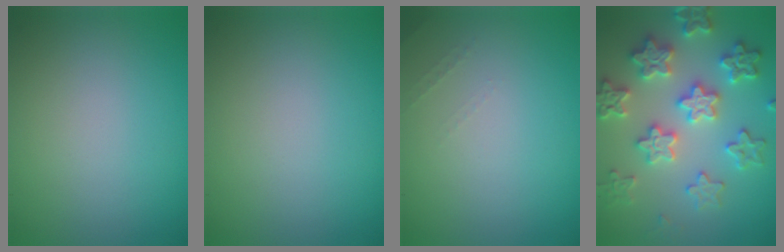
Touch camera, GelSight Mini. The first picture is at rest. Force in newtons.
{"total": 0.0}
{"total": 0.6, "press": 0.6, "slide": 0.2}
{"total": 6.1, "press": 5.9, "slide": 1.3}